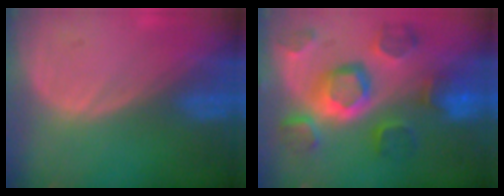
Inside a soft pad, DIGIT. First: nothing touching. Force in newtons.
{"total": 11.6, "press": 10.0, "slide": 5.8}